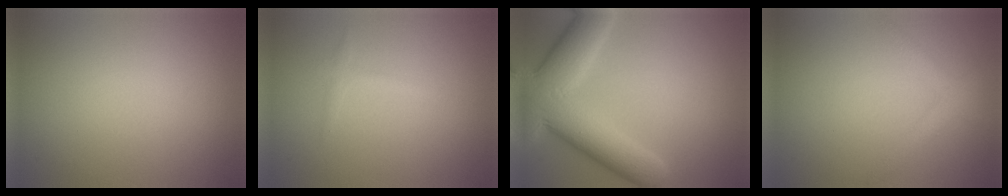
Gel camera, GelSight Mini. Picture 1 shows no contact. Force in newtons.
{"total": 1.0, "press": 1.0, "slide": 0.0}
{"total": 10.2, "press": 10.2, "slide": 0.6}
{"total": 2.3, "press": 2.3, "slide": 0.1}